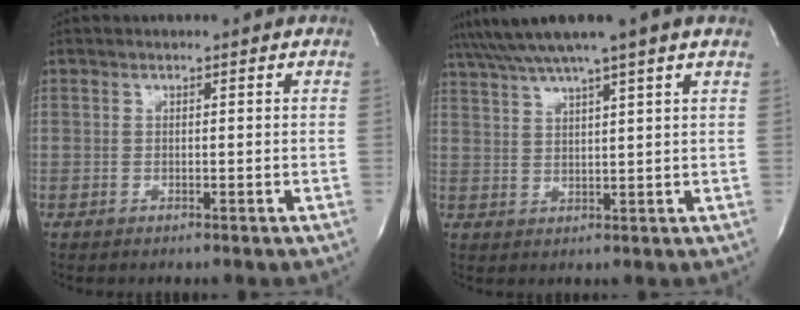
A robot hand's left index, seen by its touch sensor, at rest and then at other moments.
{"total": 9.3, "force": [7.3, -1.4, 5.5], "torque": [-0.101, 0.029, 0.109]}